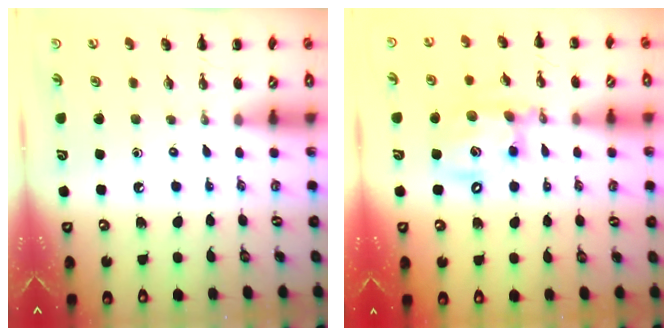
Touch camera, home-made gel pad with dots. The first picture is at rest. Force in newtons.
{"total": 12.8, "press": 12.5, "slide": 2.8}